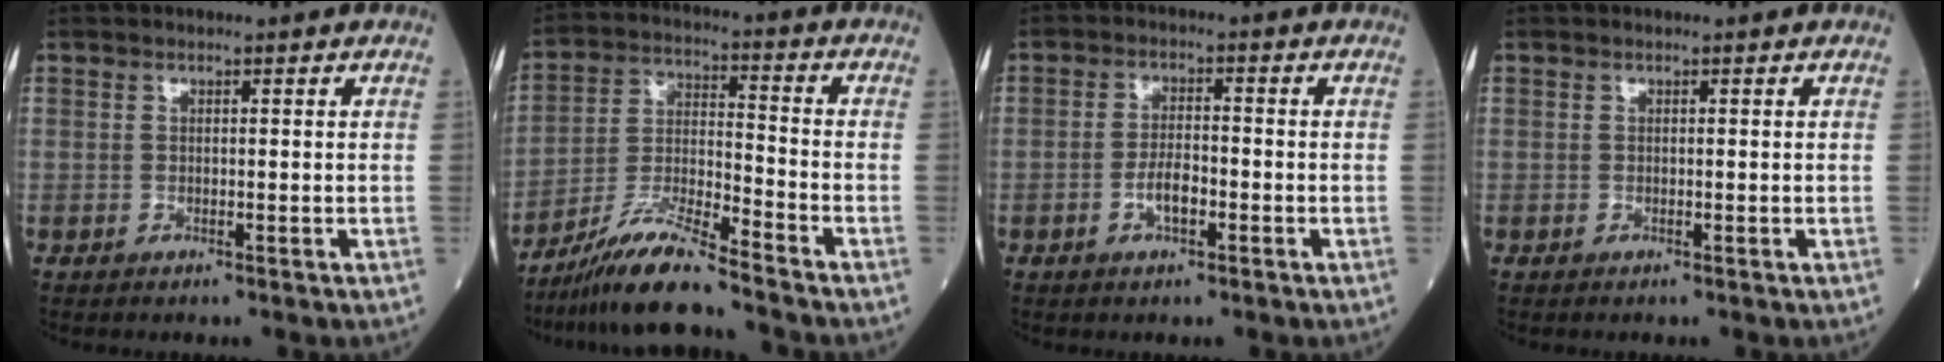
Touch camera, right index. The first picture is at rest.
{"total": 10.3, "force": [-8.8, -0.5, 5.5], "torque": [-0.113, -0.017, -0.166]}
{"total": 3.6, "force": [-1.4, 1.3, 3.1], "torque": [-0.060, 0.004, -0.025]}
{"total": 0.0}